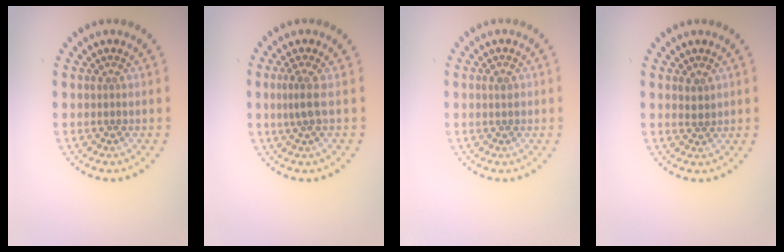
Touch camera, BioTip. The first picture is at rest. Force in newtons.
{"total": 1.8, "press": 1.4, "slide": 1.3}
{"total": 0.9, "press": 0.9, "slide": 0.1}
{"total": 1.0, "press": 0.8, "slide": 0.5}